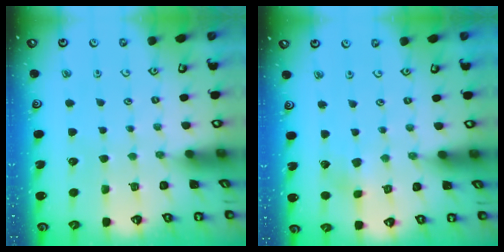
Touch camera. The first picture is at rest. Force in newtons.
{"total": 3.0, "press": 3.0, "slide": 0.4}